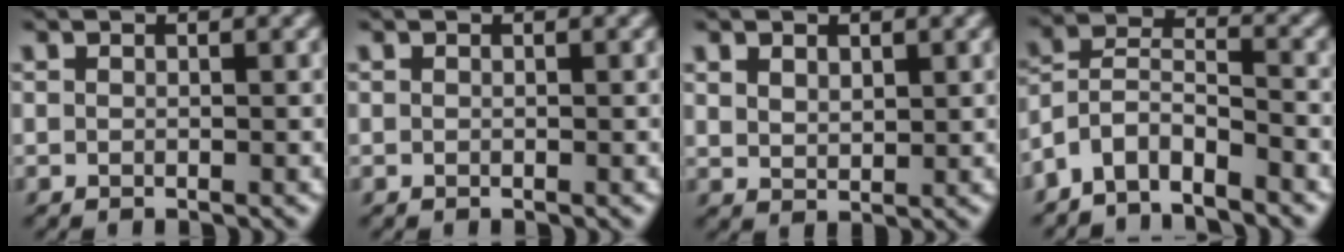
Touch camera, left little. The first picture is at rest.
{"total": 0.0}
{"total": 1.7, "force": [1.0, 1.0, 0.9], "torque": [-0.025, -0.003, 0.023]}
{"total": 4.7, "force": [-3.9, 1.6, 2.2], "torque": [-0.042, 0.006, -0.084]}